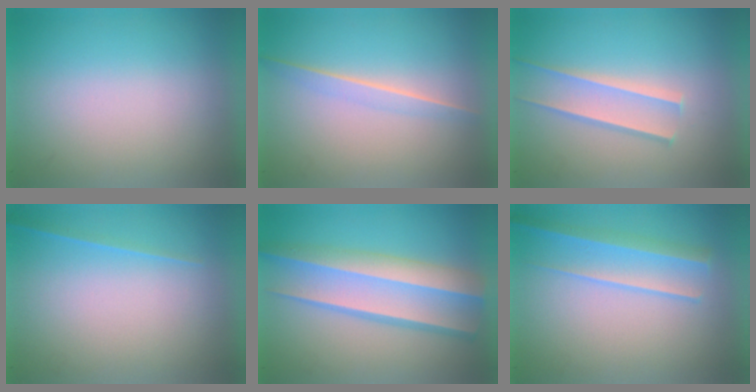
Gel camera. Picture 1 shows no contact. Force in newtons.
{"total": 1.3}
{"total": 1.6}
{"total": 1.1}
{"total": 5.7}
{"total": 2.2}